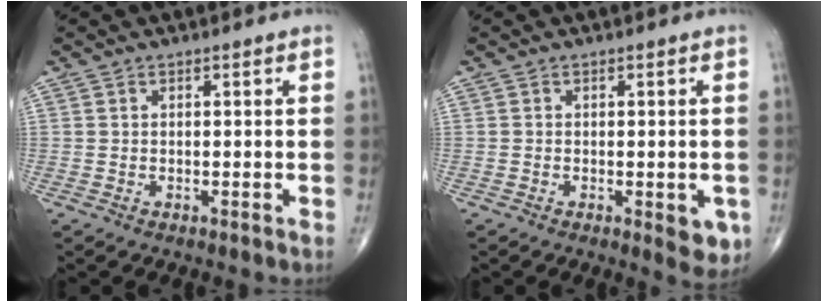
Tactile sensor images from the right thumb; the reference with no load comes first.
{"total": 4.4, "force": [-1.3, 1.8, 3.8], "torque": [-0.027, -0.004, -0.013]}